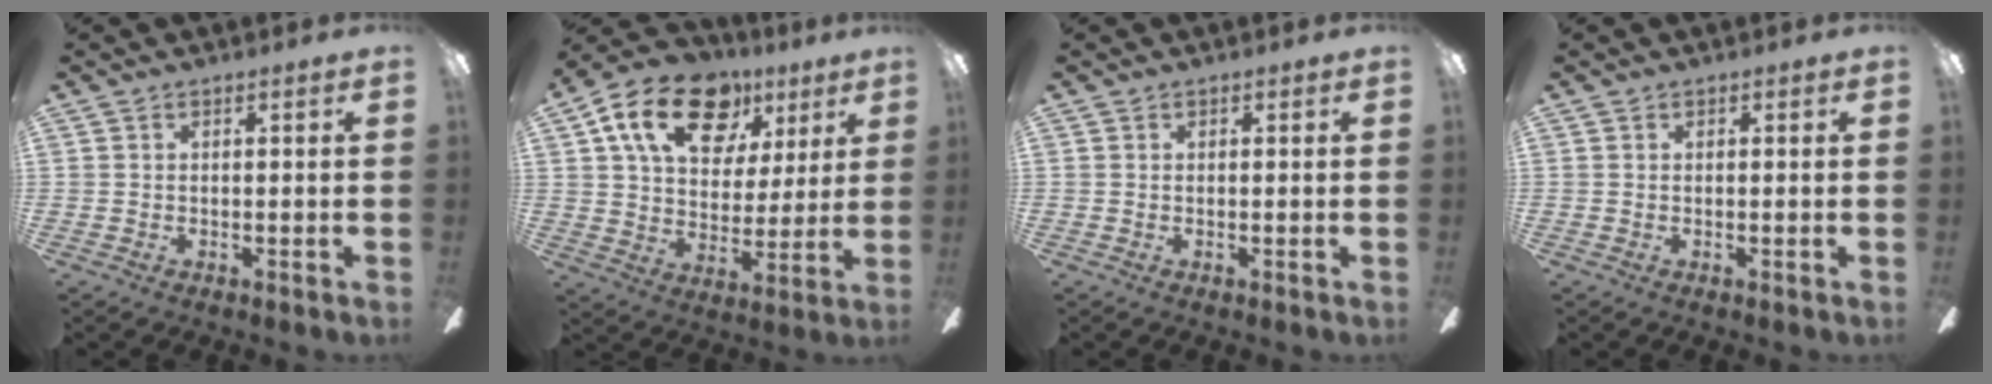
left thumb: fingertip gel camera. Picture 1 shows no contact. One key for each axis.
{"total": 19.8, "fx": 10.4, "fy": 12.2, "fz": 11.7, "tx": -0.192, "ty": -0.035, "tz": 0.185}
{"total": 0.0}
{"total": 0.0}